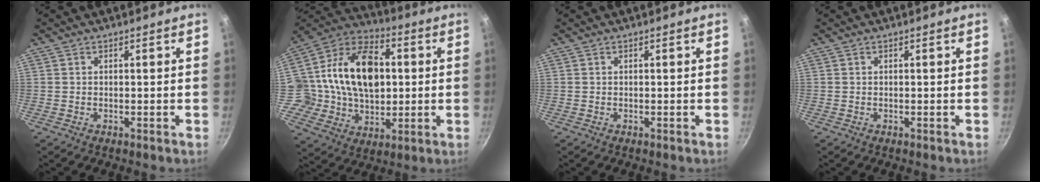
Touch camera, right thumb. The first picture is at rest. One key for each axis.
{"total": 21.5, "fx": 2.5, "fy": 15.7, "fz": 14.4, "tx": -0.226, "ty": 0.019, "tz": 0.035}
{"total": 0.0}
{"total": 0.0}